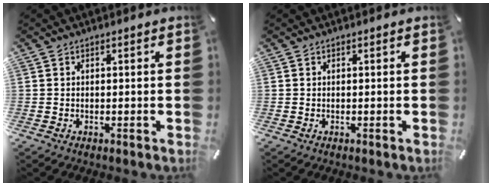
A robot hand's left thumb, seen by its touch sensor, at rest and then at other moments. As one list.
[{"total": 0.0}]